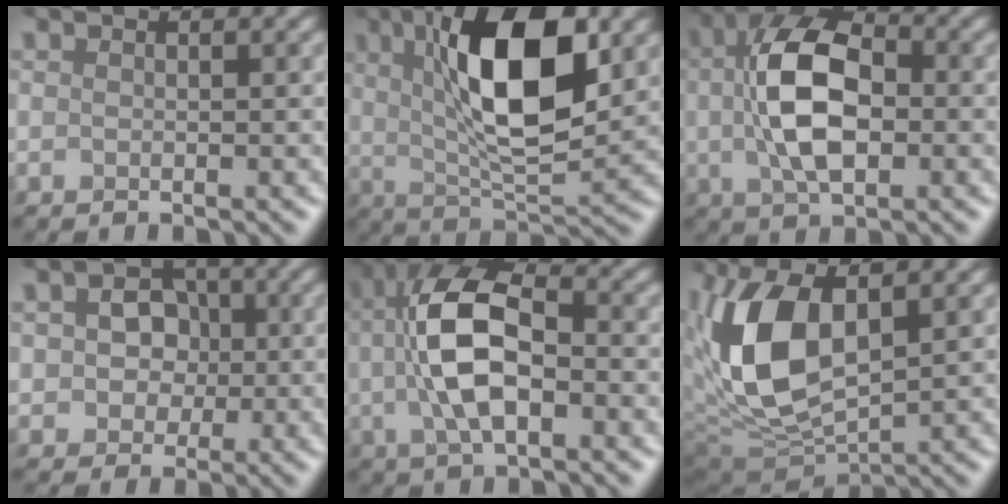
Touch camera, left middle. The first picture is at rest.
{"total": 9.1, "force": [2.6, 2.6, 8.4], "torque": [-0.159, 0.000, 0.063]}
{"total": 7.0, "force": [-0.2, 3.5, 6.1], "torque": [-0.143, 0.006, 0.010]}
{"total": 2.4, "force": [-0.4, 2.3, 0.7], "torque": [-0.015, -0.001, 0.005]}
{"total": 7.0, "force": [-0.6, 3.2, 6.2], "torque": [-0.152, 0.012, 0.004]}
{"total": 9.1, "force": [1.0, 4.7, 7.7], "torque": [-0.203, -0.004, 0.036]}